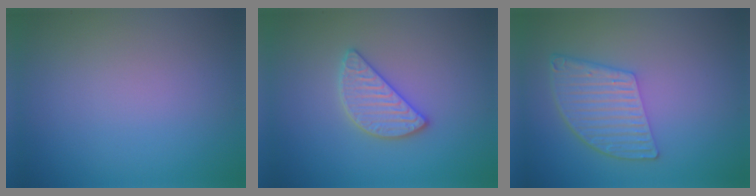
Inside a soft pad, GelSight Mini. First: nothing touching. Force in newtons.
{"total": 2.6, "press": 2.6, "slide": 0.2}
{"total": 5.5, "press": 4.0, "slide": 3.7}